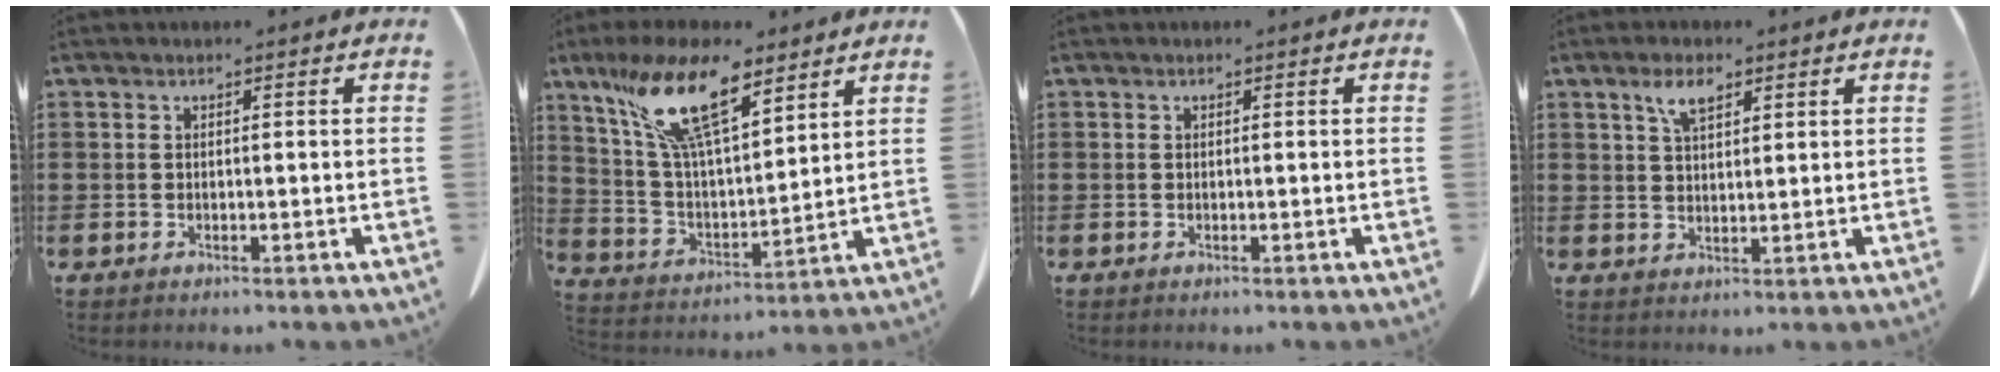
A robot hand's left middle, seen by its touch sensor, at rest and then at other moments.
{"total": 14.5, "force": [9.1, 4.6, 10.3], "torque": [-0.233, -0.020, 0.160]}
{"total": 0.0}
{"total": 4.2, "force": [2.5, 1.5, 3.0], "torque": [-0.059, 0.002, 0.043]}